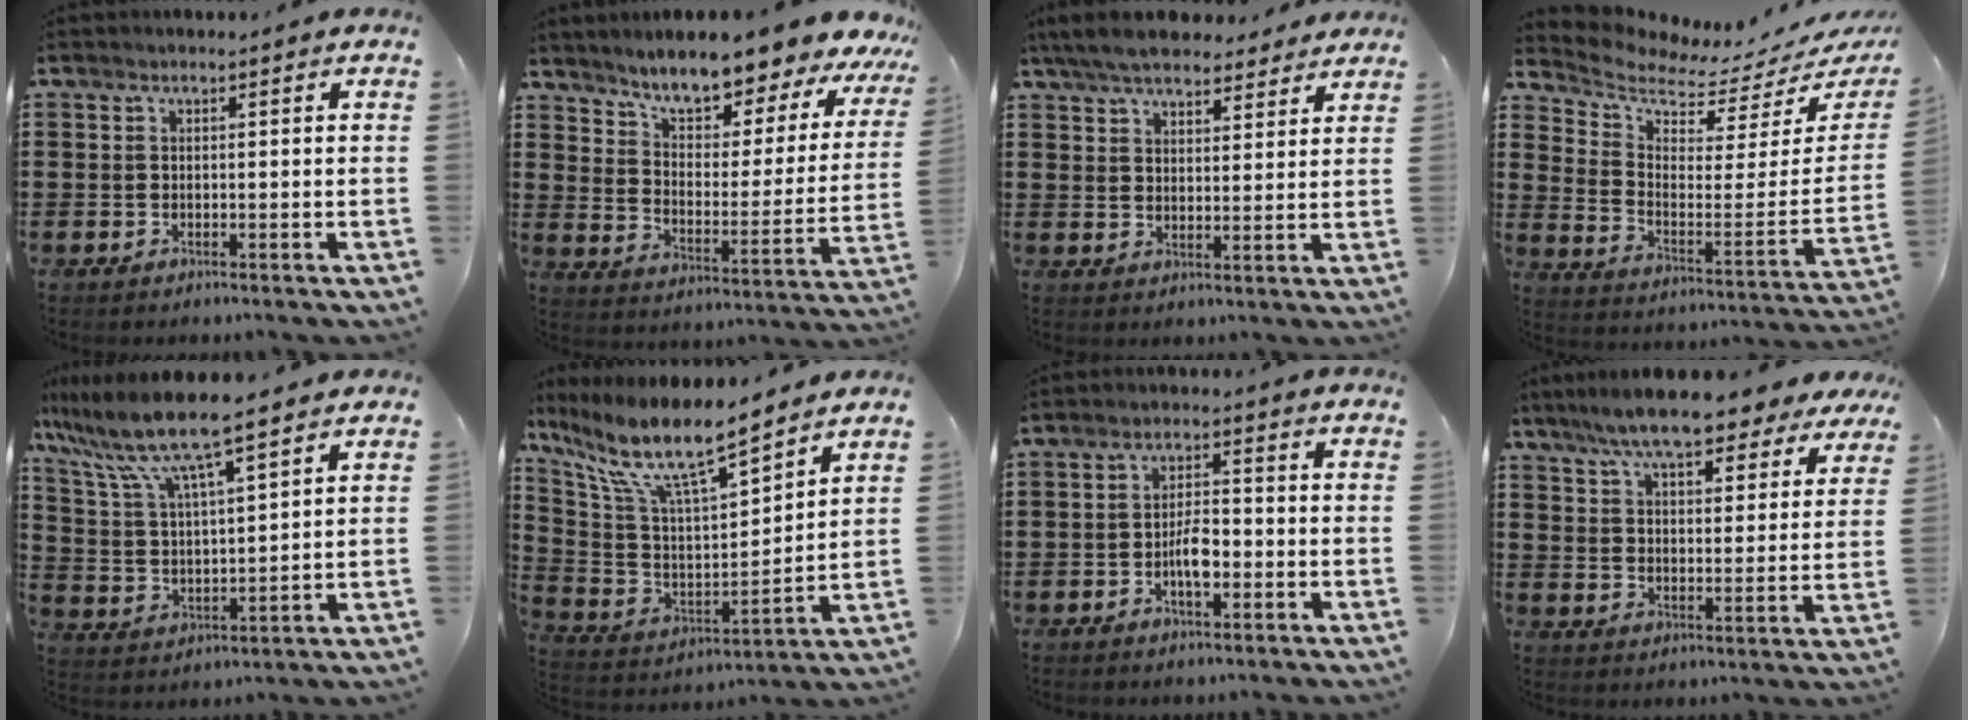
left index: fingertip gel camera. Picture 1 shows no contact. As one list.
[{"total": 8.3, "force": [7.6, 0.8, 3.1], "torque": [-0.077, -0.063, 0.127]}, {"total": 6.5, "force": [5.9, 1.4, 2.1], "torque": [-0.061, -0.013, 0.111]}, {"total": 3.5, "force": [3.3, 0.8, 0.9], "torque": [-0.045, -0.046, 0.048]}, {"total": 8.6, "force": [7.2, 0.4, 4.7], "torque": [-0.122, -0.038, 0.119]}, {"total": 10.9, "force": [8.6, 1.8, 6.6], "torque": [-0.160, -0.052, 0.144]}, {"total": 4.4, "force": [-1.3, 1.7, 3.9], "torque": [-0.075, 0.005, -0.025]}, {"total": 9.3, "force": [8.3, 0.8, 4.3], "torque": [-0.113, -0.030, 0.148]}]